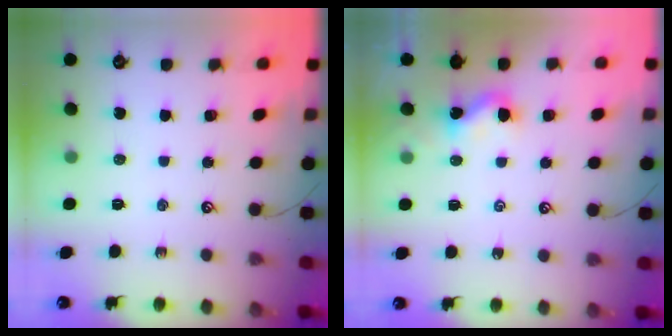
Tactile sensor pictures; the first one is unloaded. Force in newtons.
{"total": 3.6, "press": 3.6, "slide": 0.4}